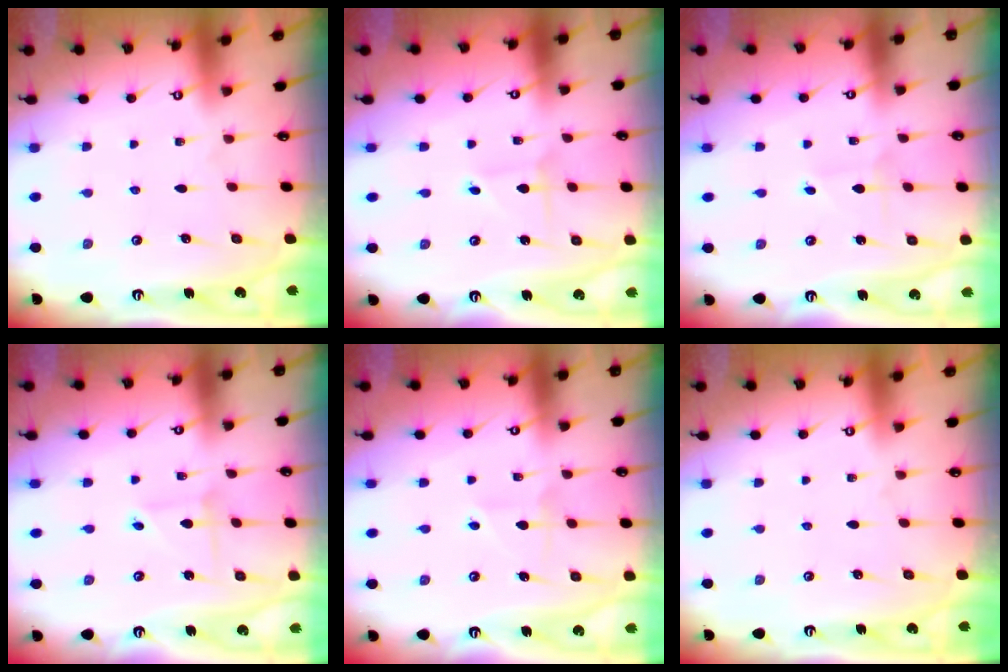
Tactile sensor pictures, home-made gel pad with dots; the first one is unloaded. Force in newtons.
{"total": 0.8, "press": 0.8, "slide": 0.0}
{"total": 1.5, "press": 1.4, "slide": 0.2}
{"total": 2.6, "press": 2.6, "slide": 0.2}
{"total": 4.2, "press": 4.1, "slide": 0.8}
{"total": 0.0}